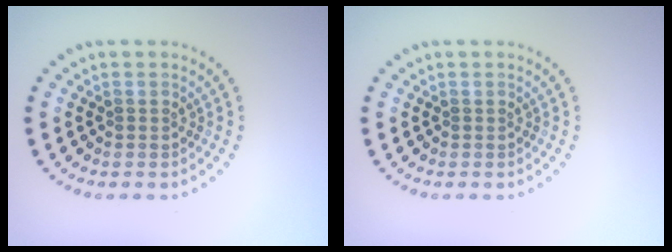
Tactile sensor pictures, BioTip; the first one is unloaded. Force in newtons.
{"total": 0.0}